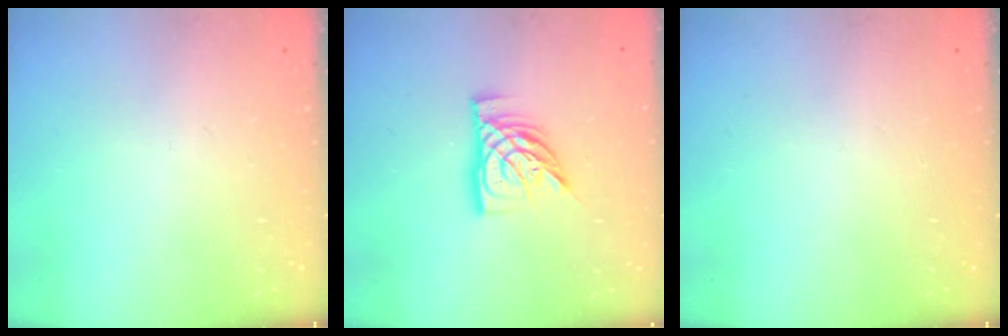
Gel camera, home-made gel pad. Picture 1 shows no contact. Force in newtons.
{"total": 13.0, "press": 13.0, "slide": 1.2}
{"total": 0.0}